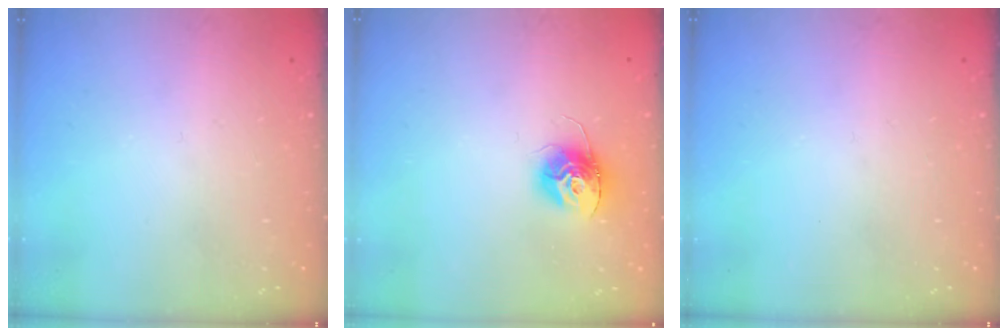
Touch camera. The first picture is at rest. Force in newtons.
{"total": 12.3, "press": 12.2, "slide": 0.9}
{"total": 0.0}